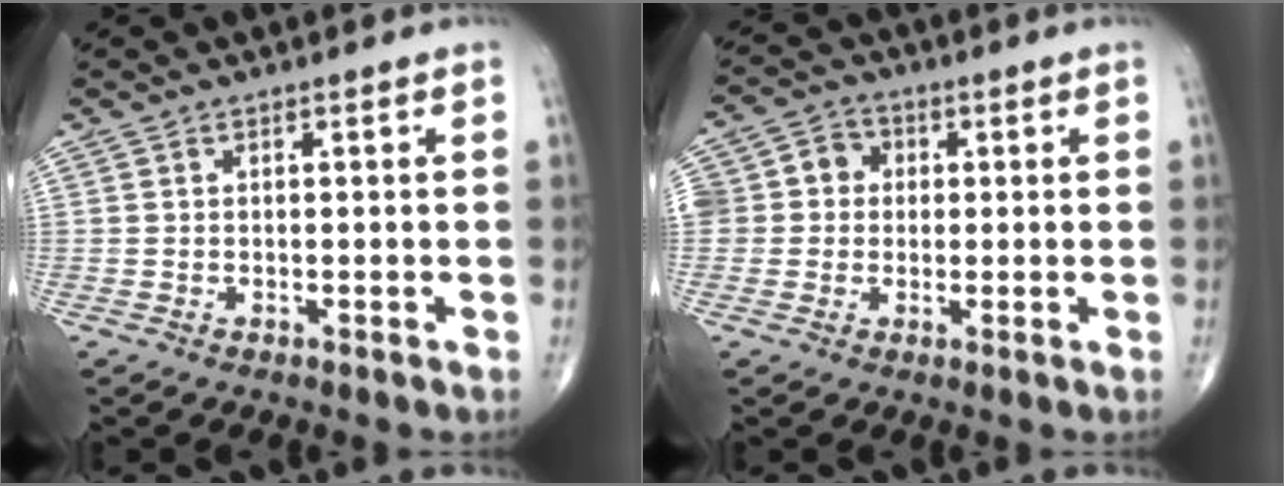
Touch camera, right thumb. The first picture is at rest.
{"total": 8.6, "force": [0.9, 7.8, 3.3], "torque": [-0.044, 0.025, 0.010]}